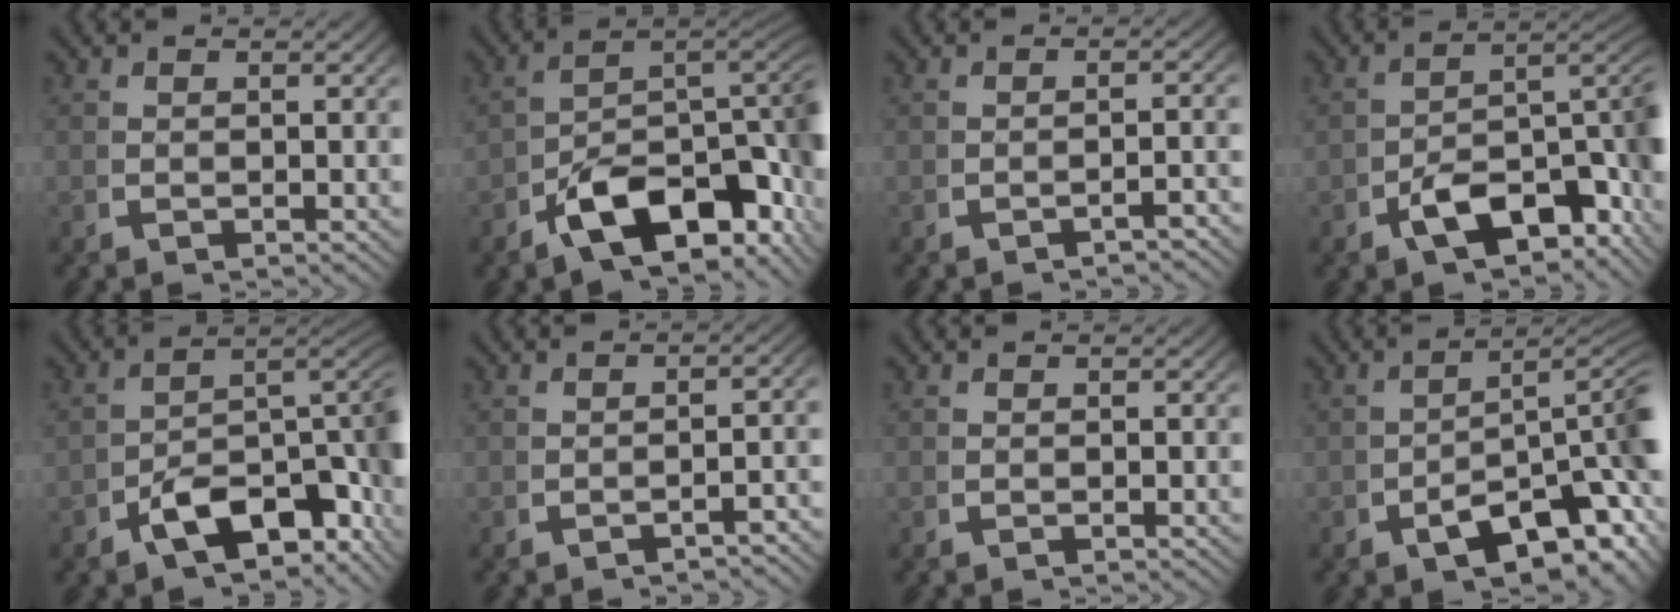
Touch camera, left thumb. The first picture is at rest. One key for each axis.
{"total": 16.4, "fx": -2.5, "fy": 10.4, "fz": 12.4, "tx": -0.197, "ty": -0.038, "tz": -0.035}
{"total": 2.0, "fx": -1.7, "fy": -0.1, "fz": 1.1, "tx": -0.020, "ty": 0.005, "tz": -0.025}
{"total": 11.9, "fx": -2.4, "fy": 6.9, "fz": 9.3, "tx": -0.135, "ty": -0.023, "tz": -0.031}
{"total": 13.2, "fx": -2.4, "fy": 8.1, "fz": 10.2, "tx": -0.144, "ty": -0.024, "tz": -0.035}
{"total": 2.5, "fx": -2.1, "fy": 0.1, "fz": 1.5, "tx": -0.024, "ty": 0.004, "tz": -0.030}
{"total": 0.0}
{"total": 9.4, "fx": -1.9, "fy": 5.0, "fz": 7.7, "tx": -0.114, "ty": -0.035, "tz": -0.012}